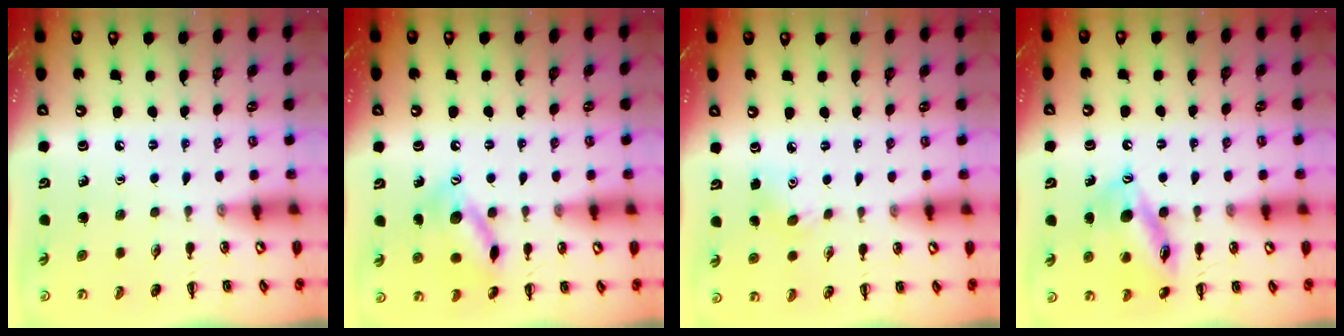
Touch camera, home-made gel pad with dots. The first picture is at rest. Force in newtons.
{"total": 12.9, "press": 12.9, "slide": 0.5}
{"total": 5.8, "press": 5.6, "slide": 1.5}
{"total": 14.2, "press": 14.0, "slide": 2.6}